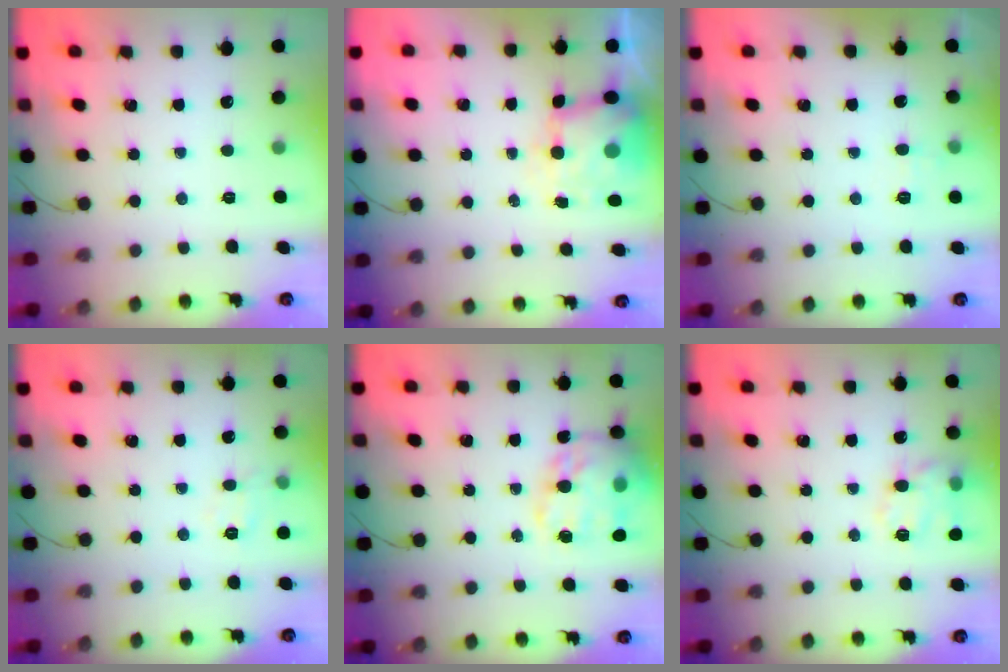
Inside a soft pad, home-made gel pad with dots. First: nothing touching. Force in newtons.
{"total": 6.7, "press": 6.5, "slide": 1.4}
{"total": 3.1, "press": 2.8, "slide": 1.5}
{"total": 7.2, "press": 7.2, "slide": 1.0}
{"total": 23.1, "press": 22.8, "slide": 3.7}
{"total": 14.2, "press": 14.1, "slide": 1.7}